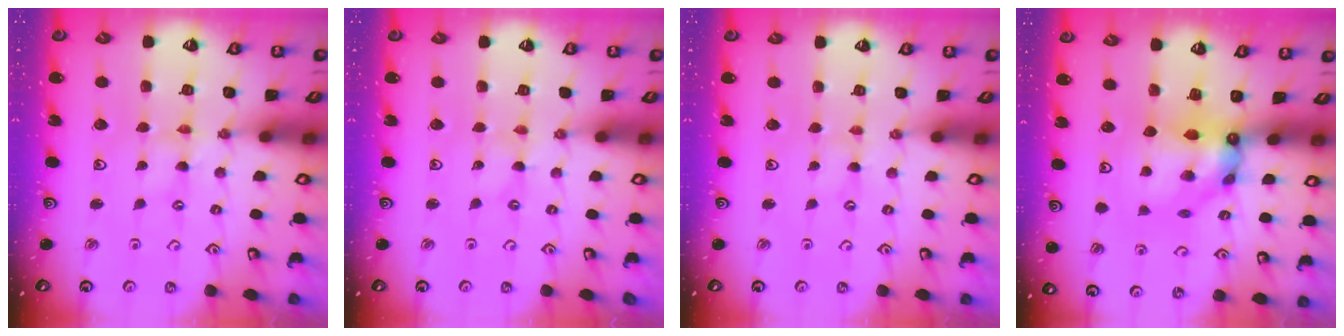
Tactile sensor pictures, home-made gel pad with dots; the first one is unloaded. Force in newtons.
{"total": 0.0}
{"total": 0.0}
{"total": 9.2, "press": 9.2, "slide": 1.0}